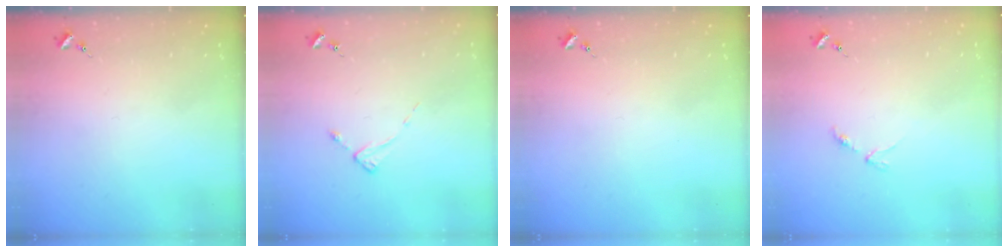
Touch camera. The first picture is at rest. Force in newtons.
{"total": 1.9, "press": 1.8, "slide": 0.3}
{"total": 0.0}
{"total": 2.8, "press": 2.8, "slide": 0.5}